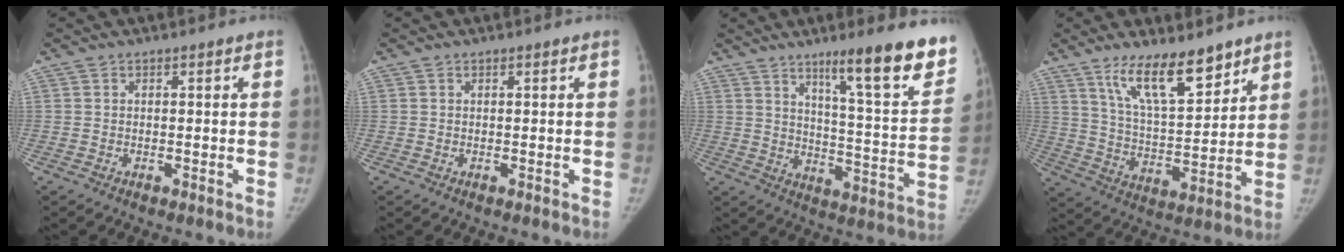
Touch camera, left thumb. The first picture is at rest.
{"total": 0.0}
{"total": 19.6, "force": [12.3, 2.7, 14.9], "torque": [-0.174, -0.070, 0.187]}
{"total": 13.9, "force": [9.8, 4.4, 8.9], "torque": [-0.127, -0.064, 0.183]}